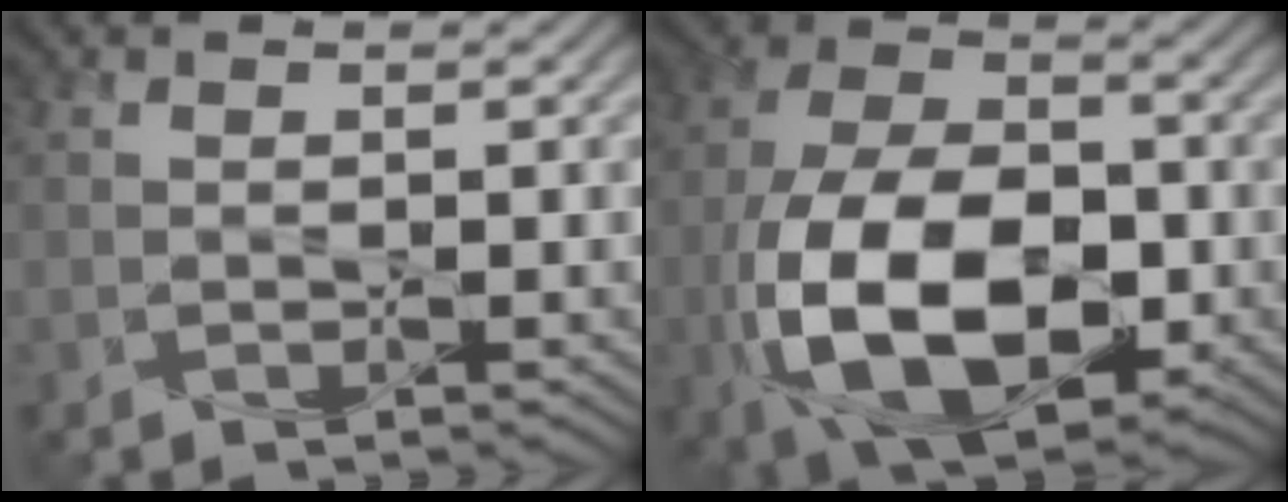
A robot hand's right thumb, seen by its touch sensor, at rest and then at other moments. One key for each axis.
{"total": 16.3, "fx": -4.9, "fy": 9.2, "fz": 12.6, "tx": -0.254, "ty": -0.020, "tz": -0.095}